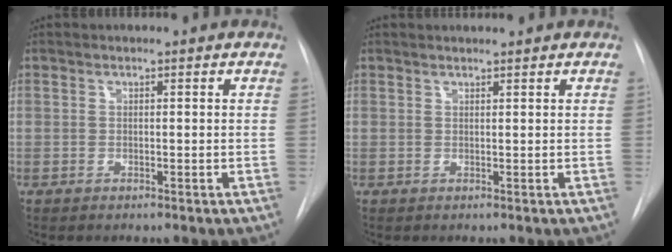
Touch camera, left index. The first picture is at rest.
{"total": 2.0, "force": [1.9, 0.0, 0.6], "torque": [-0.006, 0.017, 0.031]}